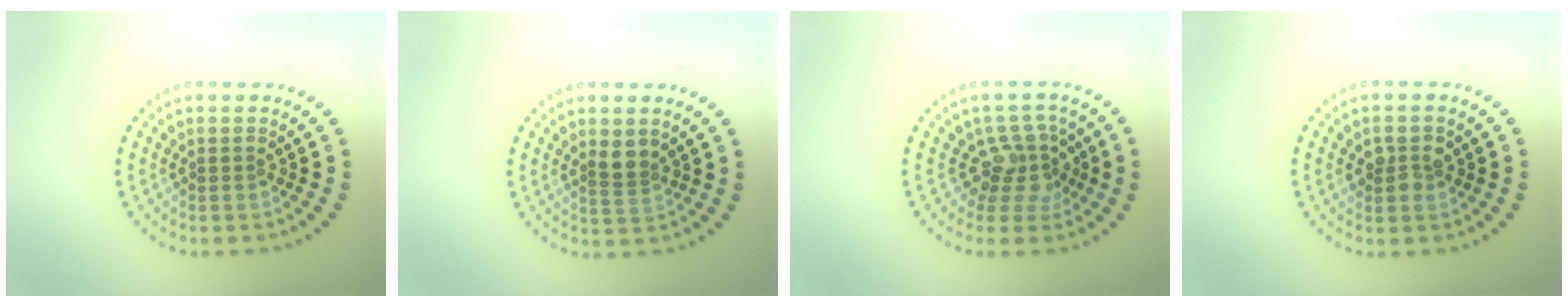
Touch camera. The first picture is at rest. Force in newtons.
{"total": 1.9, "press": 1.6, "slide": 1.0}
{"total": 3.3, "press": 2.5, "slide": 2.1}
{"total": 1.9, "press": 1.9, "slide": 0.5}